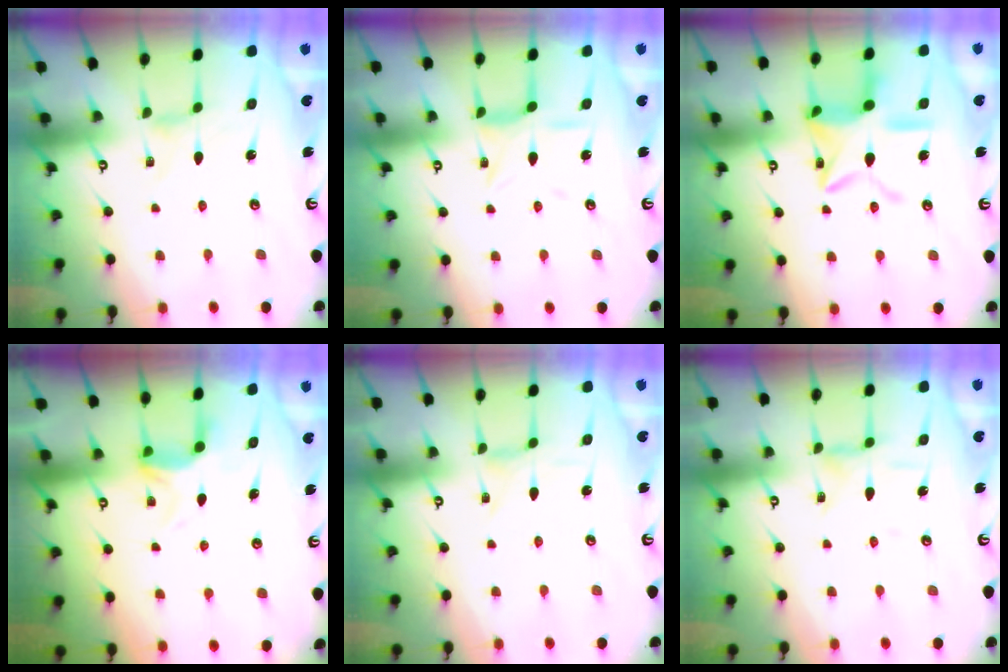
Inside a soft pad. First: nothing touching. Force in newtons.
{"total": 6.2, "press": 6.1, "slide": 0.7}
{"total": 14.1, "press": 14.1, "slide": 1.0}
{"total": 5.0, "press": 4.9, "slide": 1.1}
{"total": 0.0}
{"total": 2.8, "press": 2.8, "slide": 0.3}